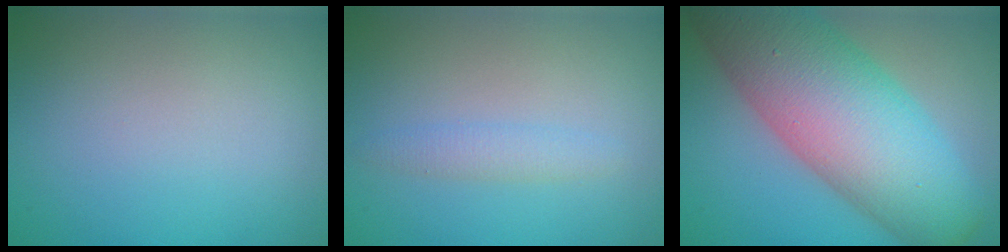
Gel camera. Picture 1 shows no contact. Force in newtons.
{"total": 1.6, "press": 1.6, "slide": 0.1}
{"total": 14.2, "press": 14.2, "slide": 0.5}